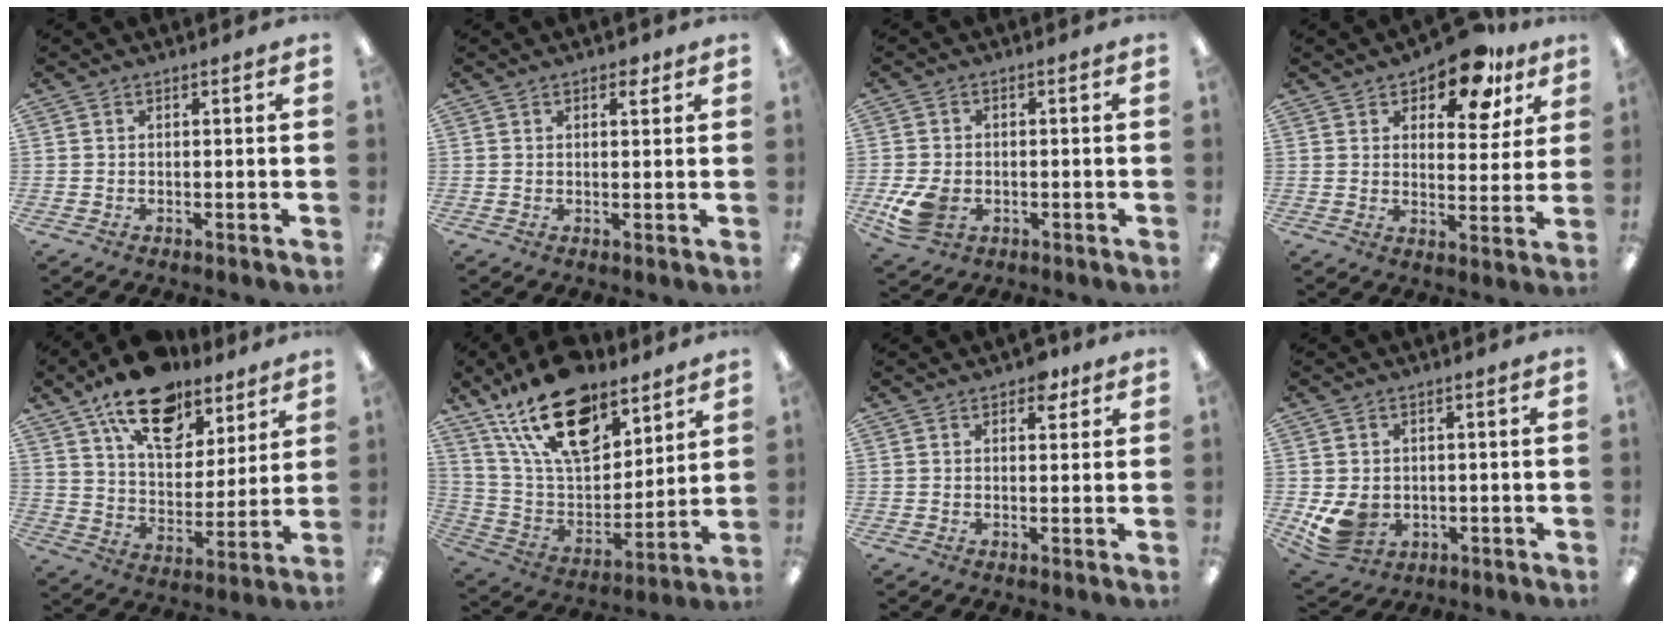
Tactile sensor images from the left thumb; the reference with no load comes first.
{"total": 2.5, "force": [1.6, 1.2, 1.5], "torque": [-0.007, -0.006, 0.022]}
{"total": 7.7, "force": [-2.3, 5.6, 4.8], "torque": [-0.105, 0.001, -0.040]}
{"total": 12.0, "force": [8.8, 5.2, 6.3], "torque": [-0.088, -0.044, 0.152]}
{"total": 19.0, "force": [13.1, 9.8, 9.6], "torque": [-0.157, -0.068, 0.229]}
{"total": 21.8, "force": [14.5, 10.9, 12.2], "torque": [-0.226, -0.074, 0.257]}
{"total": 3.6, "force": [2.1, 2.0, 2.1], "torque": [-0.014, -0.007, 0.031]}
{"total": 7.8, "force": [-0.9, 6.4, 4.3], "torque": [-0.099, 0.007, -0.012]}